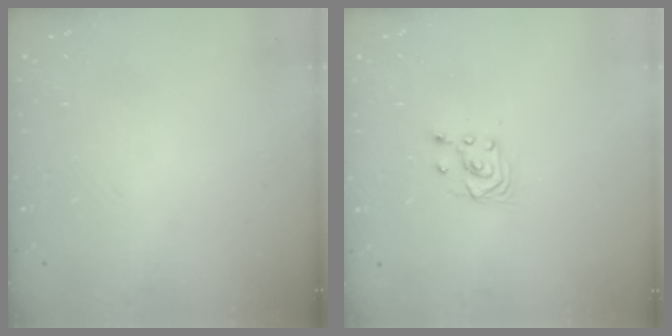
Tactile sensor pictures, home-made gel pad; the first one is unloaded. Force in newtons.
{"total": 3.2, "press": 2.9, "slide": 1.4}